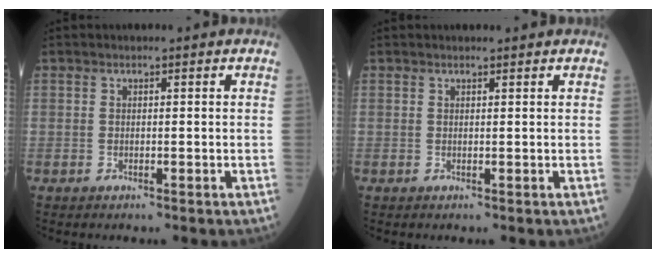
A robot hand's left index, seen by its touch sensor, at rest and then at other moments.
{"total": 1.2, "force": [1.2, 0.2, 0.3], "torque": [-0.005, 0.009, 0.016]}